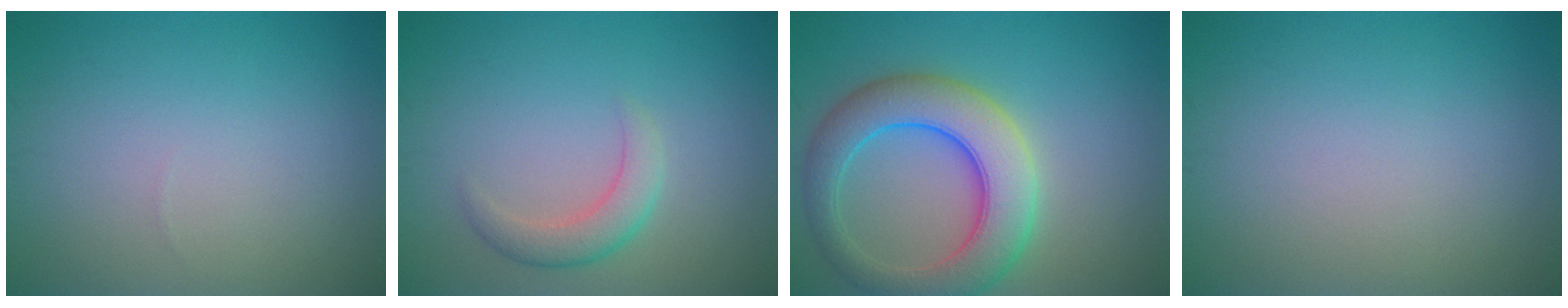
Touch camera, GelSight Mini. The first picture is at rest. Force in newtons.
{"total": 2.6, "press": 2.6, "slide": 0.0}
{"total": 7.8, "press": 7.7, "slide": 0.4}
{"total": 0.0}